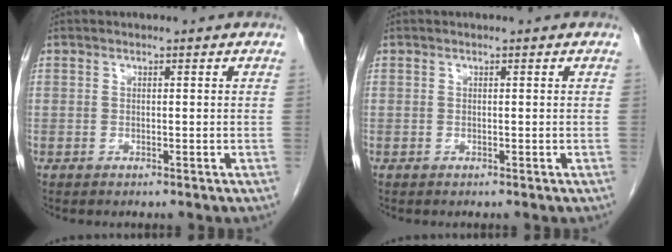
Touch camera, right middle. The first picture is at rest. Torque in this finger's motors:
{"motor_torque": [-0.08, 0.07, 0.00, 0.00]}